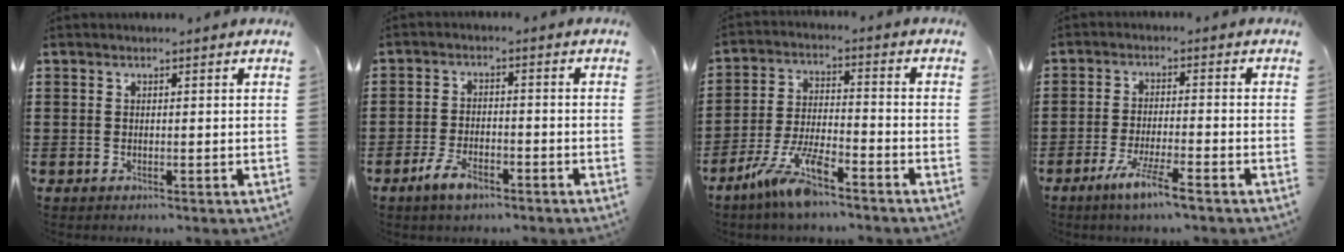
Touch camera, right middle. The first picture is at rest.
{"total": 4.6, "force": [-3.0, 2.0, 2.9], "torque": [-0.061, 0.006, -0.058]}
{"total": 8.6, "force": [-6.3, 1.5, 5.6], "torque": [-0.129, -0.007, -0.123]}
{"total": 5.4, "force": [-3.8, 0.3, 3.8], "torque": [-0.081, -0.011, -0.070]}